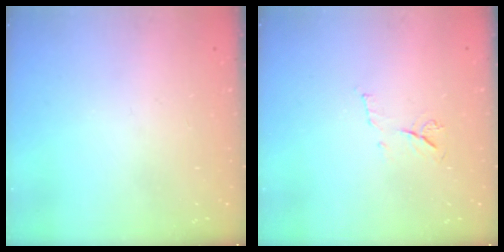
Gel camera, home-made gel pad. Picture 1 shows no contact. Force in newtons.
{"total": 6.5, "press": 6.5, "slide": 0.8}